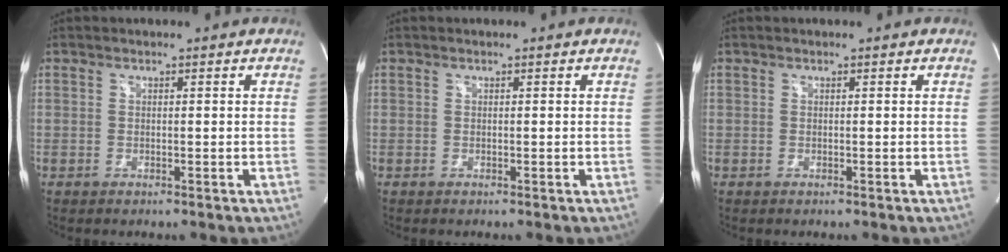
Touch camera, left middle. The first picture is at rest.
{"total": 0.0}
{"total": 0.0}